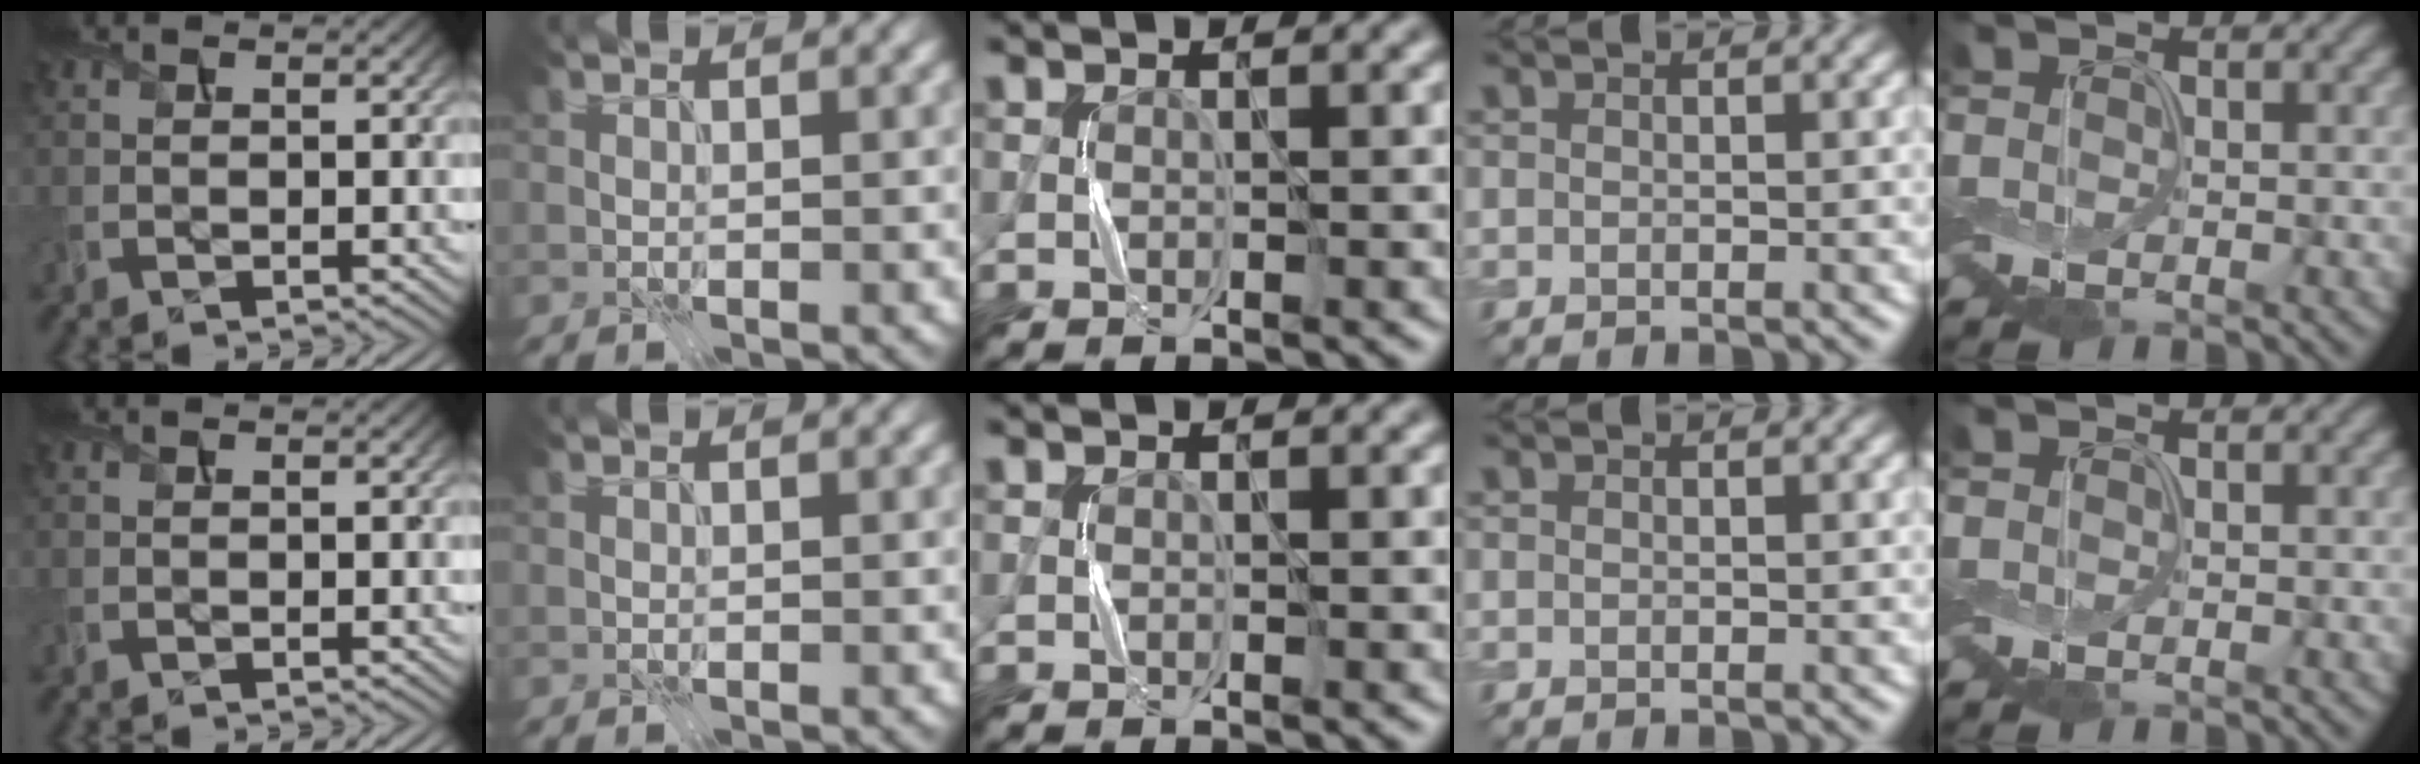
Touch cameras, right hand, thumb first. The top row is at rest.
{}